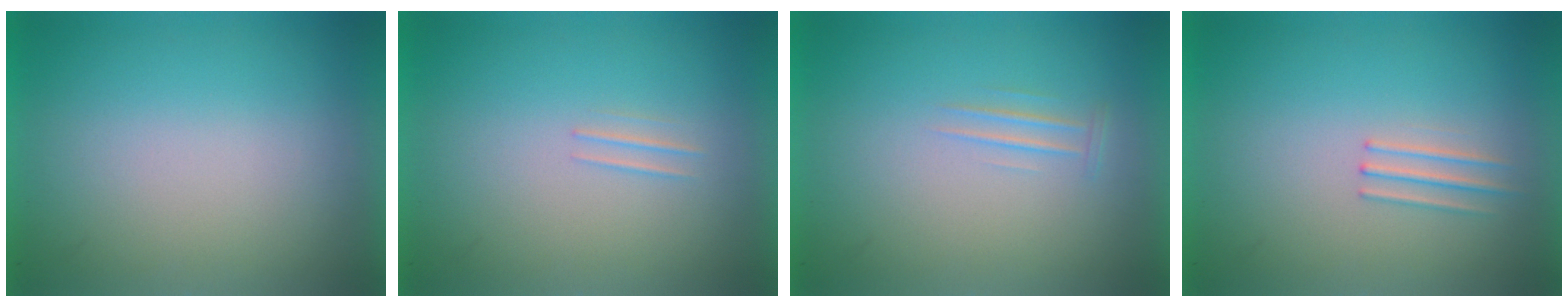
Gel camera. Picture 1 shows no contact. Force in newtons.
{"total": 1.1}
{"total": 1.0}
{"total": 1.2}